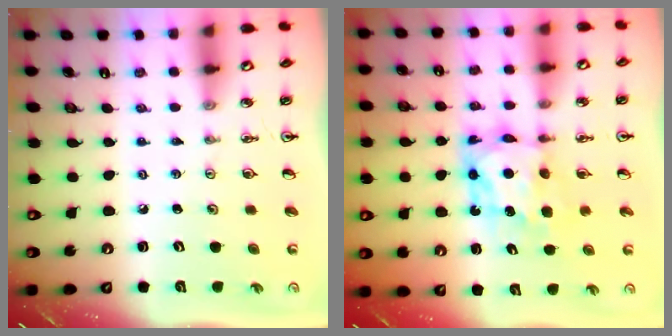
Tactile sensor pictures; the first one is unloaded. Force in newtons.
{"total": 7.2, "press": 7.1, "slide": 0.7}